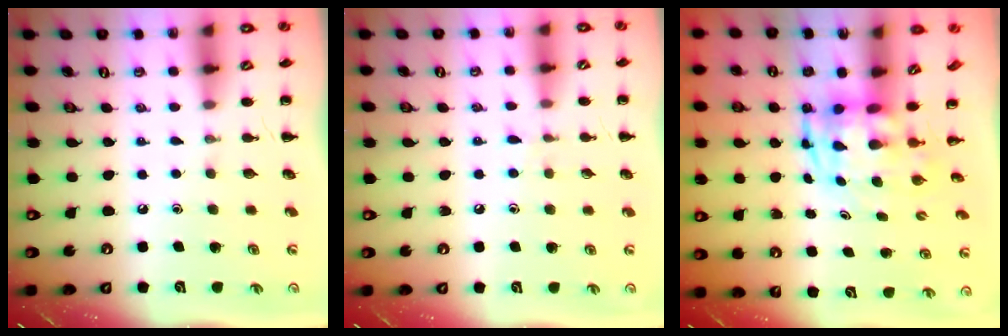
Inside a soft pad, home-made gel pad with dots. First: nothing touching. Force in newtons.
{"total": 5.4, "press": 4.9, "slide": 2.1}
{"total": 3.1, "press": 2.9, "slide": 1.0}